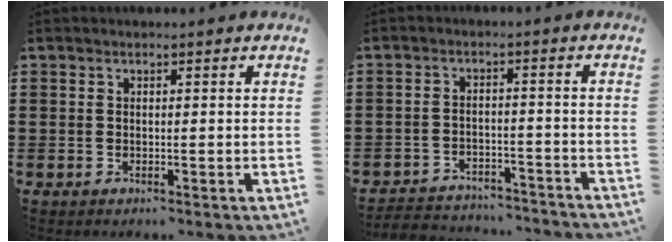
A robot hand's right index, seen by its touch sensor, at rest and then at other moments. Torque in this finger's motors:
{"motor_torque": [-1.79, 0.35, -1.05, -0.21]}